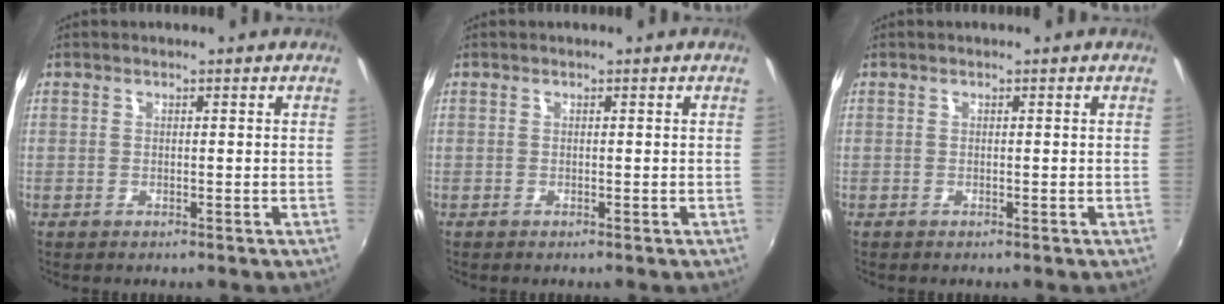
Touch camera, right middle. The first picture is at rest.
{"total": 0.0}
{"total": 0.0}